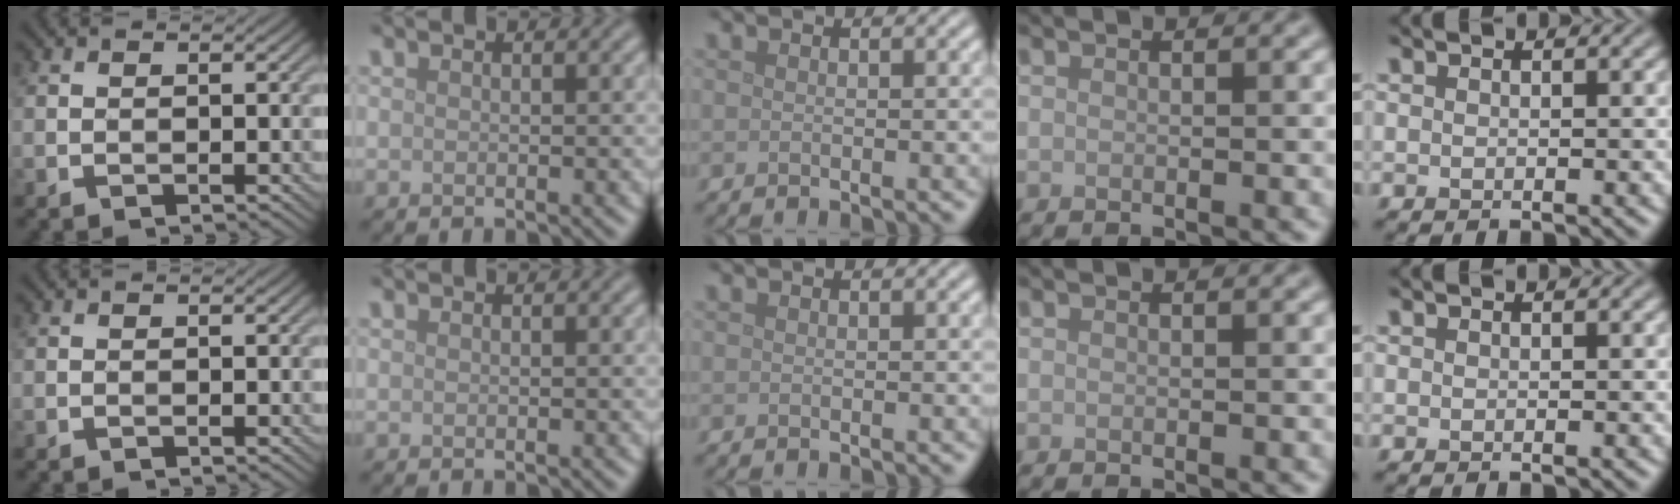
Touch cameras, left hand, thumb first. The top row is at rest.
{}